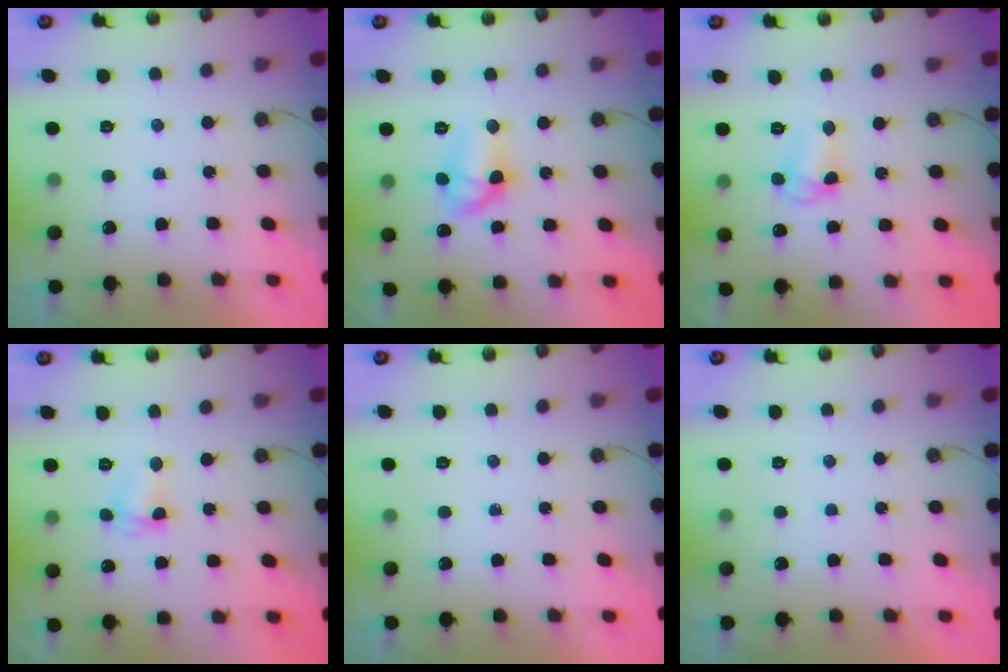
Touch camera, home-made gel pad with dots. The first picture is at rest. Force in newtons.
{"total": 9.7, "press": 9.7, "slide": 1.1}
{"total": 5.7, "press": 5.7, "slide": 0.6}
{"total": 2.6, "press": 2.6, "slide": 0.4}
{"total": 0.0}
{"total": 0.0}